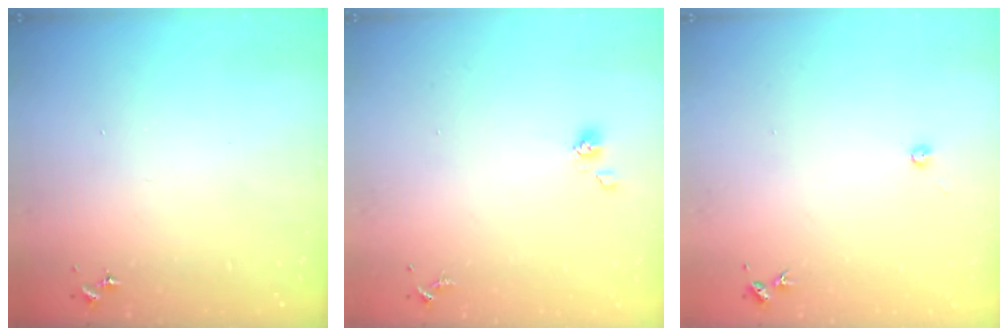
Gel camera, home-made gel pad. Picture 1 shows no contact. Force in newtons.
{"total": 4.4, "press": 3.7, "slide": 2.4}
{"total": 4.1, "press": 4.1, "slide": 0.4}